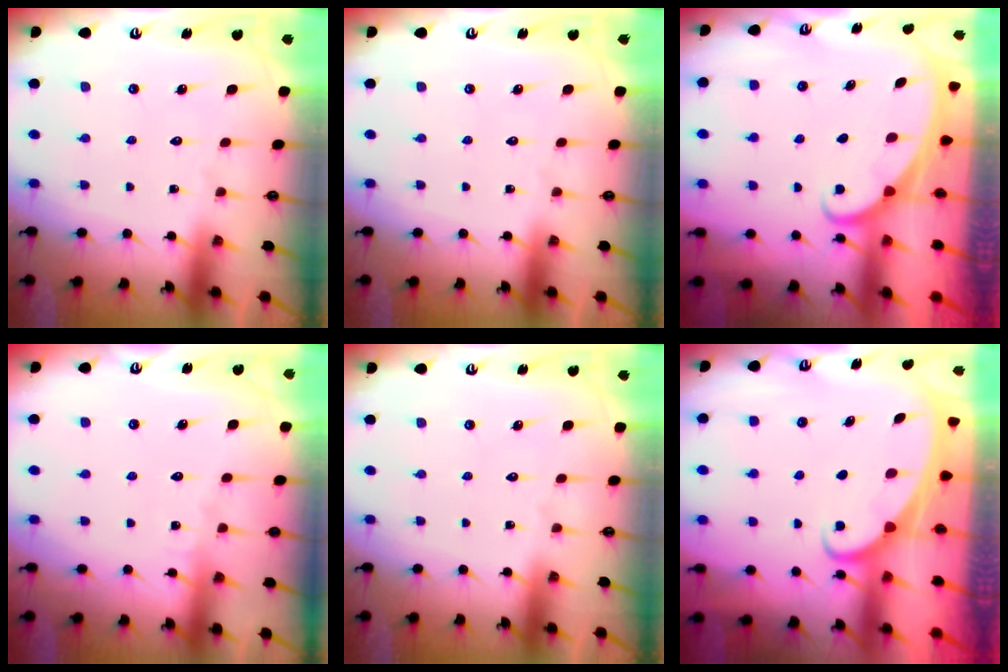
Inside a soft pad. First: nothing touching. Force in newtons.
{"total": 0.0}
{"total": 1.8, "press": 1.7, "slide": 0.1}
{"total": 3.6, "press": 3.5, "slide": 0.3}
{"total": 0.0}
{"total": 1.9, "press": 1.9, "slide": 0.3}